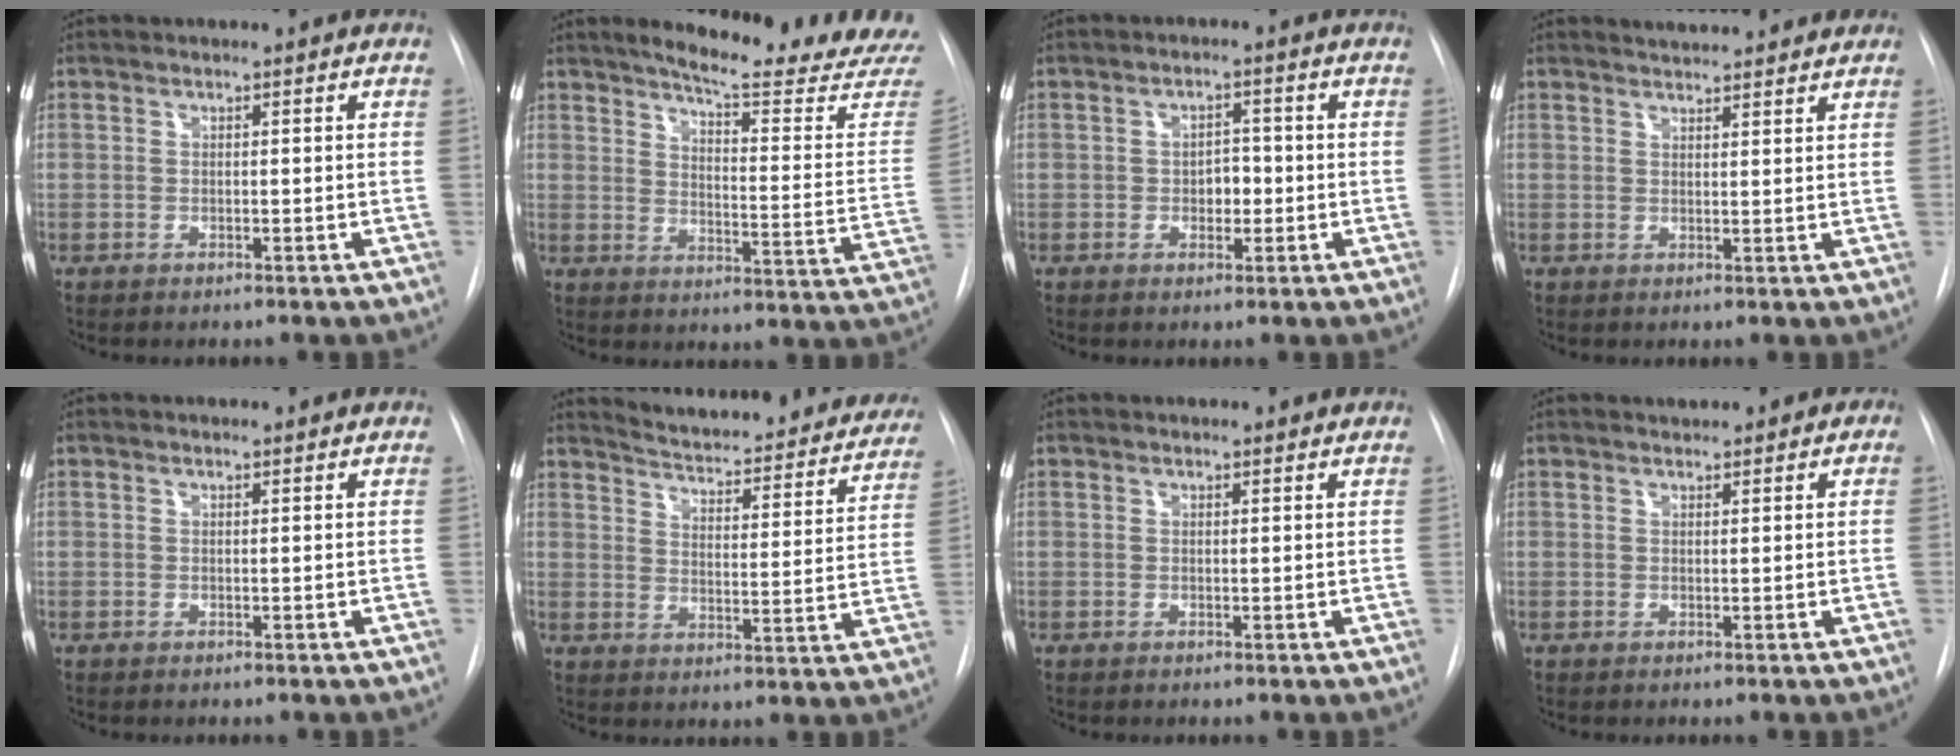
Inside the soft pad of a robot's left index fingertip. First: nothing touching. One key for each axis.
{"total": 20.1, "fx": 18.8, "fy": 0.3, "fz": 7.0, "tx": -0.094, "ty": -0.120, "tz": 0.220}
{"total": 2.8, "fx": -0.8, "fy": 1.8, "fz": 2.0, "tx": -0.021, "ty": 0.000, "tz": -0.011}
{"total": 7.6, "fx": 7.1, "fy": 1.5, "fz": 2.1, "tx": -0.027, "ty": 0.012, "tz": 0.080}
{"total": 1.1, "fx": 1.1, "fy": 0.1, "fz": 0.2, "tx": -0.011, "ty": 0.007, "tz": 0.010}
{"total": 25.2, "fx": 23.3, "fy": 4.8, "fz": 8.2, "tx": -0.113, "ty": -0.073, "tz": 0.277}
{"total": 2.5, "fx": 2.4, "fy": 0.4, "fz": 0.6, "tx": -0.011, "ty": 0.009, "tz": 0.023}
{"total": 1.2, "fx": 0.9, "fy": 0.7, "fz": 0.5, "tx": -0.005, "ty": 0.007, "tz": 0.011}